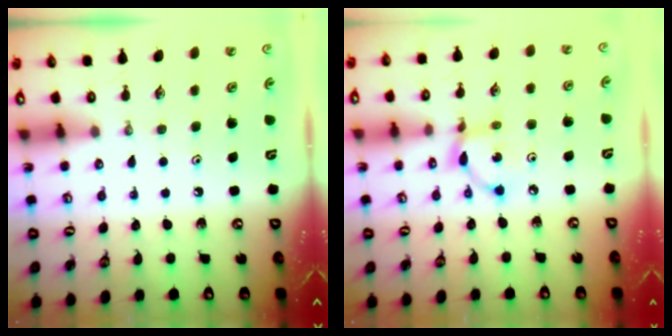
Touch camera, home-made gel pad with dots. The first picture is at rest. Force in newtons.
{"total": 7.0, "press": 7.0, "slide": 0.4}